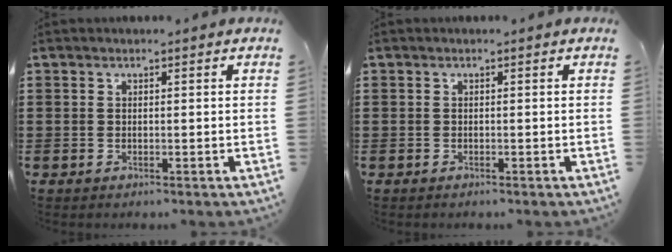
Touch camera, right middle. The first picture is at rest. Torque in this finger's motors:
{"motor_torque": [-0.30, 0.34, 0.03, 0.02]}